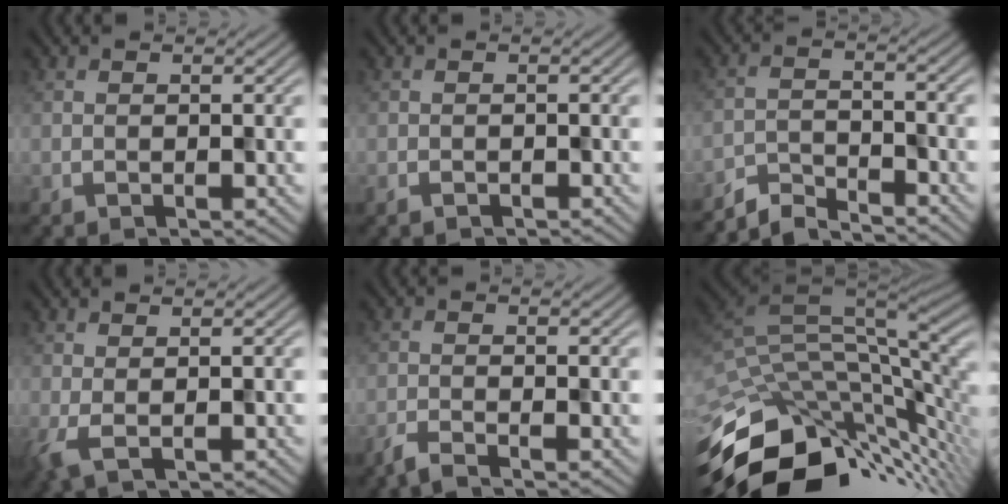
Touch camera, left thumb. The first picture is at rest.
{"total": 1.3, "force": [-1.0, 0.7, 0.4], "torque": [-0.010, -0.006, -0.021]}
{"total": 4.3, "force": [-4.2, 0.4, 0.8], "torque": [-0.018, 0.000, -0.089]}
{"total": 2.2, "force": [-0.3, 0.7, 2.1], "torque": [-0.058, -0.002, -0.010]}
{"total": 2.3, "force": [-1.8, 0.2, 1.4], "torque": [-0.023, -0.004, -0.047]}
{"total": 14.2, "force": [-5.1, 6.8, 11.4], "torque": [-0.223, -0.014, -0.095]}